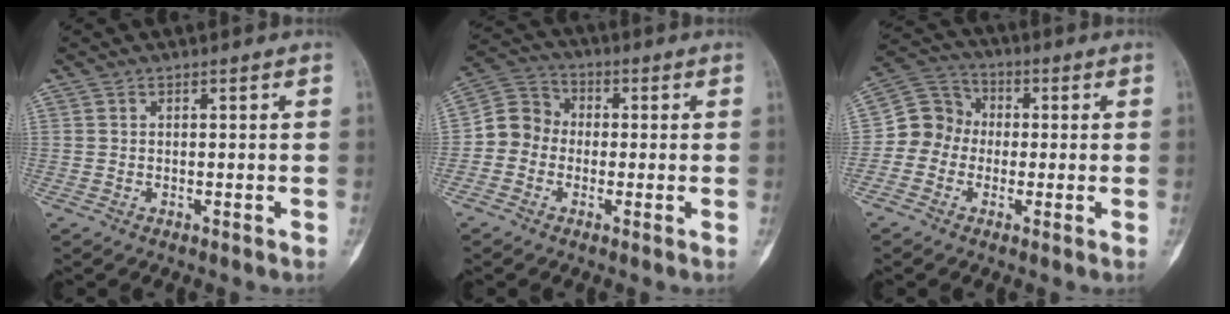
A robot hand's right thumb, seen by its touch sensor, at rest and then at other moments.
{"total": 7.3, "force": [-1.1, 6.6, 3.0], "torque": [-0.033, 0.028, -0.038]}
{"total": 8.1, "force": [-1.0, 7.4, 3.1], "torque": [-0.031, 0.031, -0.034]}